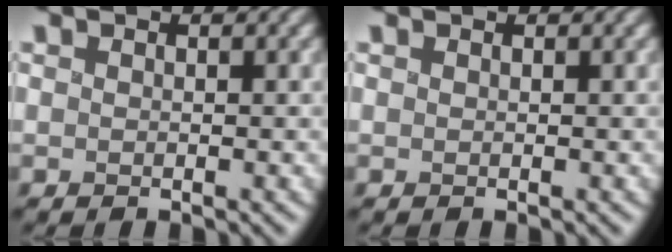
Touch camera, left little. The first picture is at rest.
{"total": 0.0}